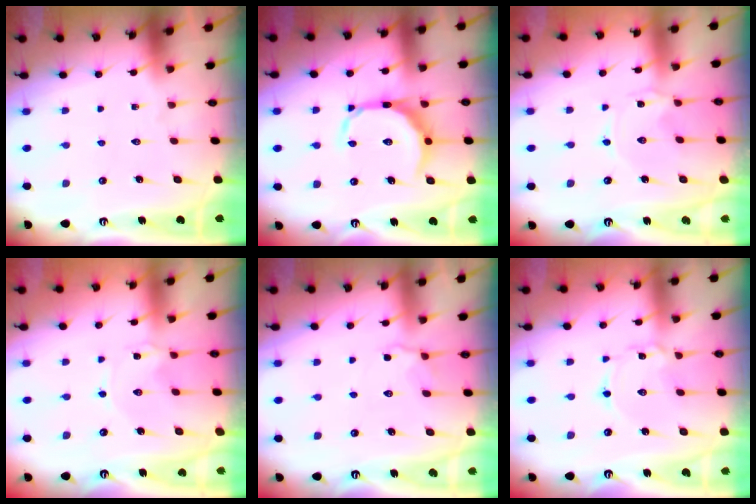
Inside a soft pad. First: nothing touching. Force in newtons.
{"total": 11.4, "press": 11.4, "slide": 0.3}
{"total": 0.0}
{"total": 0.0}
{"total": 4.1, "press": 3.7, "slide": 1.7}
{"total": 2.2, "press": 2.2, "slide": 0.2}